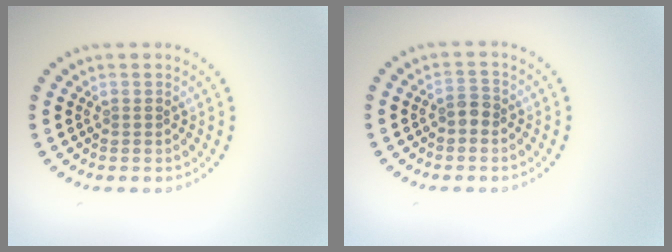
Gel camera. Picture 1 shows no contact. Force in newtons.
{"total": 1.3, "press": 1.2, "slide": 0.5}